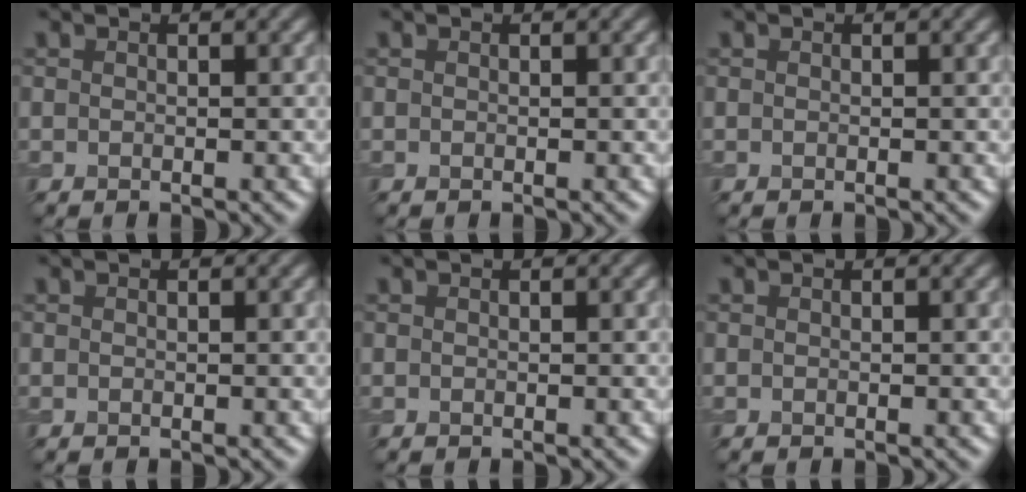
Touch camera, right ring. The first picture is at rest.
{"total": 0.0}
{"total": 0.0}
{"total": 0.0}
{"total": 0.0}
{"total": 0.0}